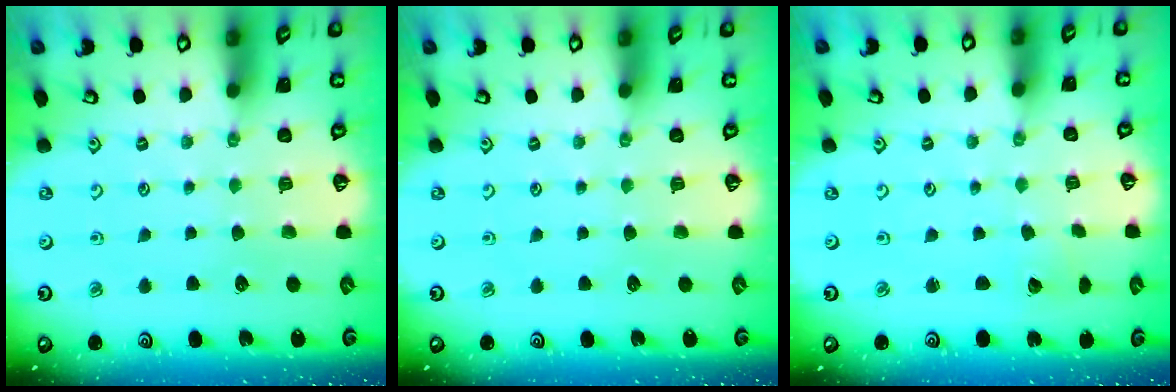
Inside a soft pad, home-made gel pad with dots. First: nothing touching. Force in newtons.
{"total": 0.0}
{"total": 1.3, "press": 1.3, "slide": 0.0}